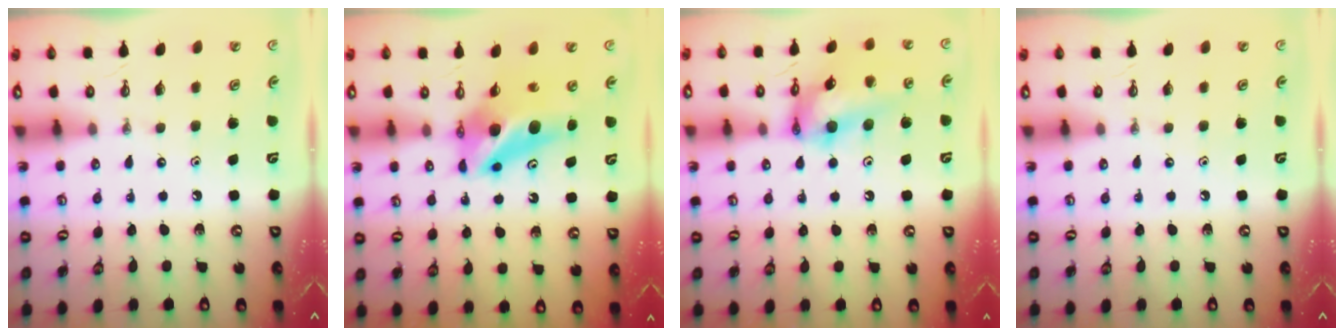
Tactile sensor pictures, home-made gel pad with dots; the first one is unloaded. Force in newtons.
{"total": 11.6, "press": 11.5, "slide": 1.2}
{"total": 15.3, "press": 15.2, "slide": 1.5}
{"total": 0.0}